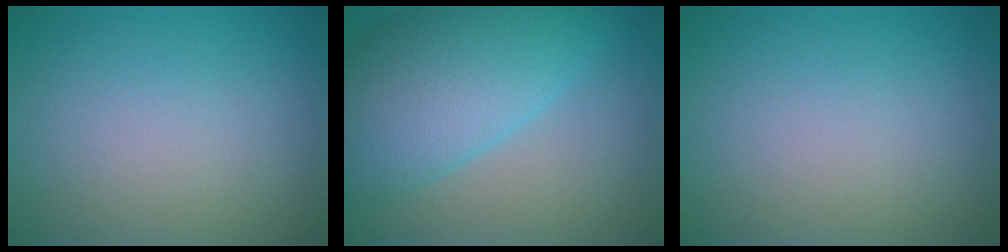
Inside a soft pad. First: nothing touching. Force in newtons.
{"total": 10.1, "press": 10.1, "slide": 0.3}
{"total": 0.0}